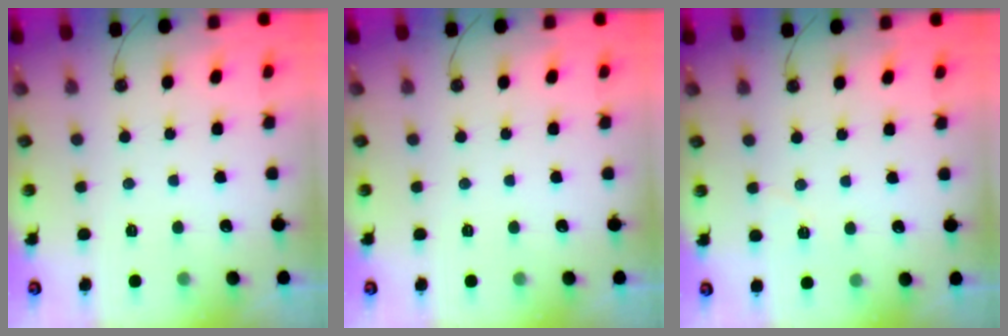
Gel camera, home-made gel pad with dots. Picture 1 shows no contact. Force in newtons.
{"total": 0.0}
{"total": 3.9, "press": 3.7, "slide": 1.3}